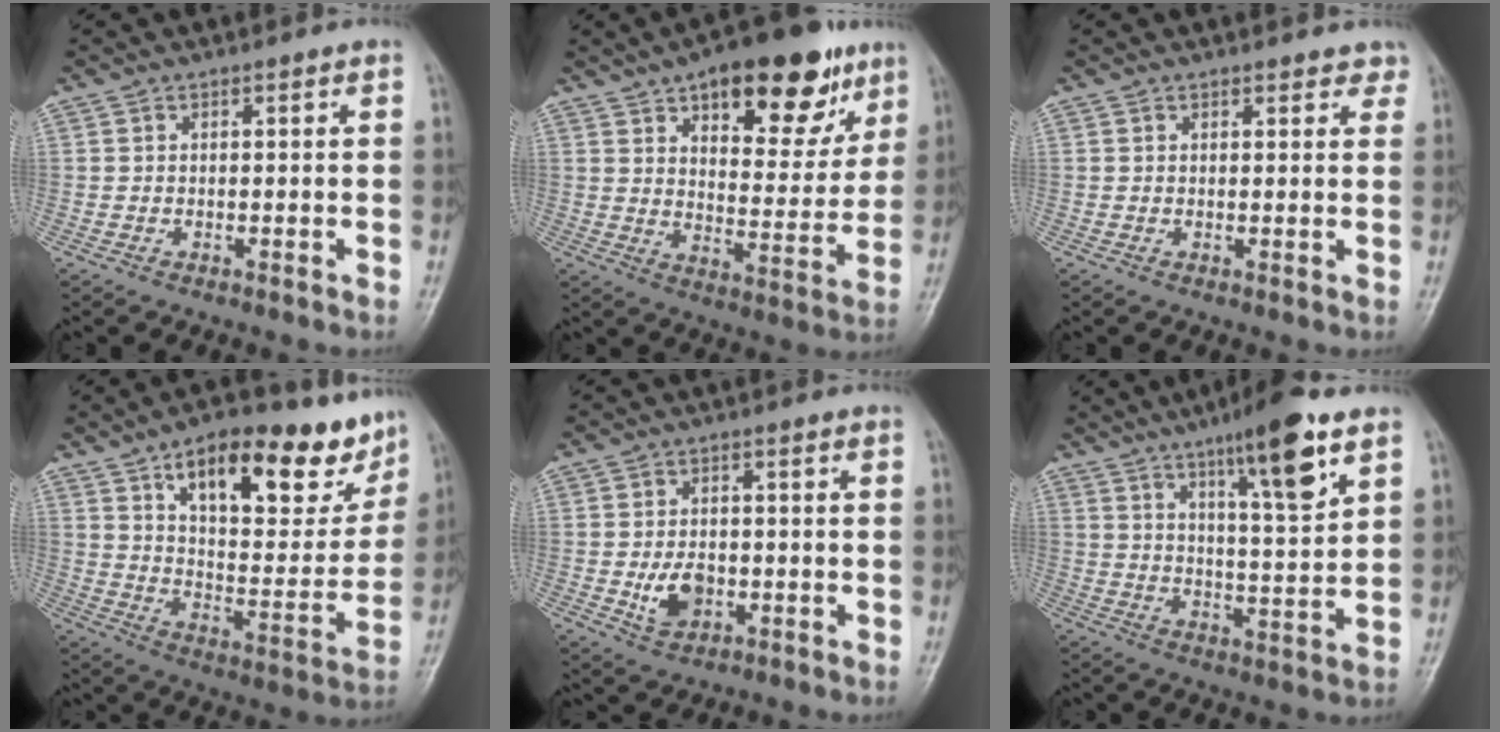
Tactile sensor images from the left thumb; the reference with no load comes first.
{"total": 21.1, "force": [12.0, 9.6, 14.4], "torque": [-0.147, -0.039, 0.175]}
{"total": 2.8, "force": [2.3, 1.3, 0.7], "torque": [0.022, -0.008, 0.016]}
{"total": 23.0, "force": [14.2, 9.6, 15.3], "torque": [-0.169, -0.044, 0.219]}
{"total": 6.0, "force": [-1.4, 4.2, 4.0], "torque": [-0.058, 0.001, -0.021]}
{"total": 13.7, "force": [7.9, 2.5, 10.9], "torque": [-0.159, -0.039, 0.125]}